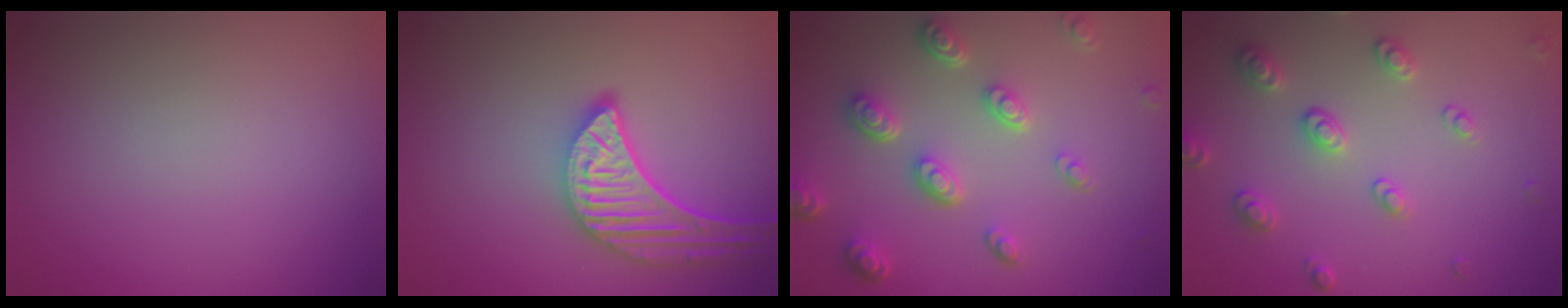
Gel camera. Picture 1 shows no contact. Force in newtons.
{"total": 5.2, "press": 4.3, "slide": 3.0}
{"total": 4.7, "press": 3.6, "slide": 3.1}
{"total": 3.0, "press": 2.9, "slide": 0.6}